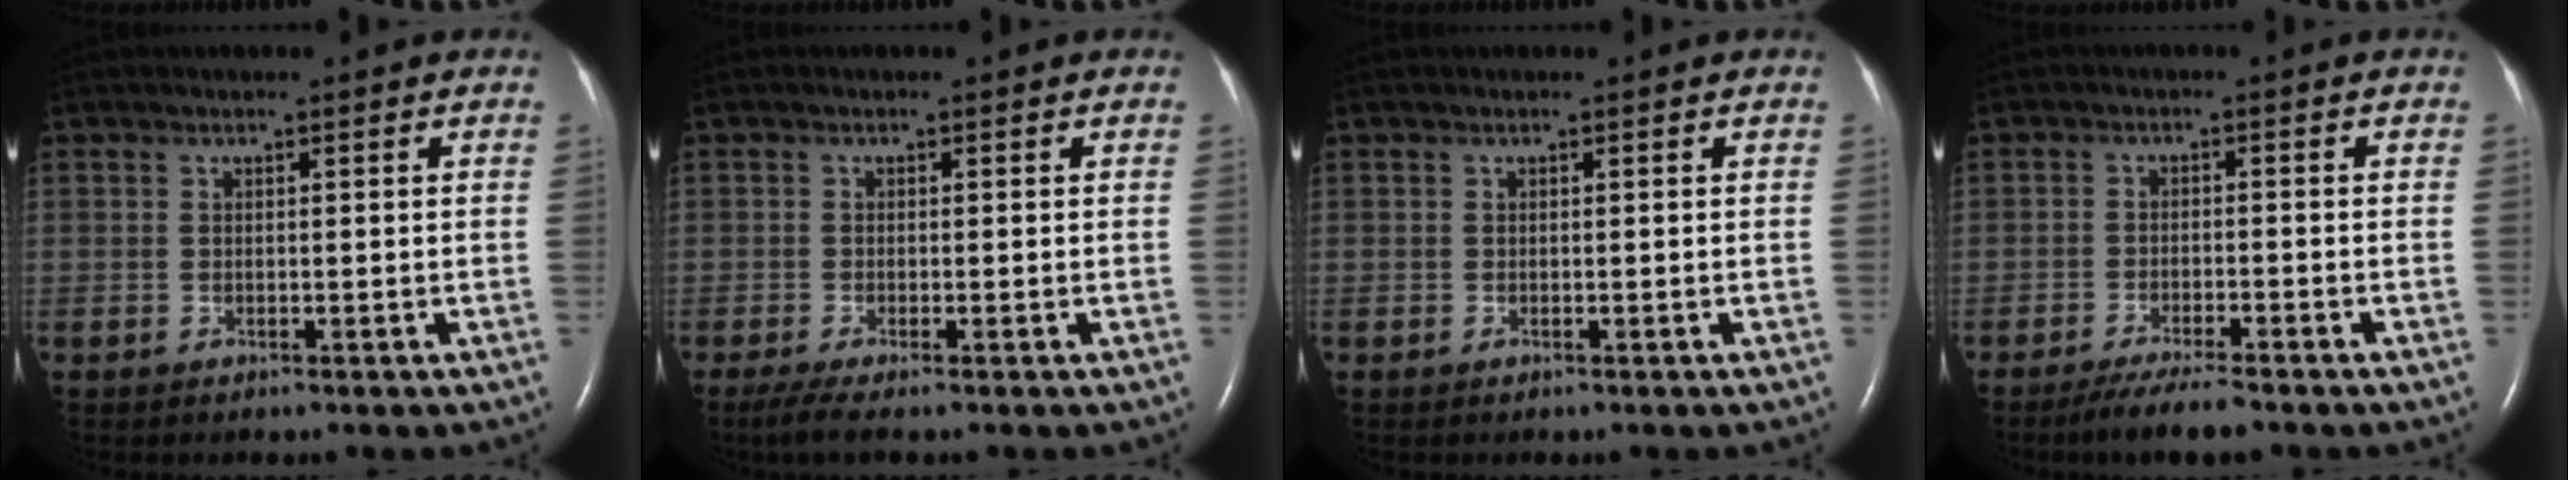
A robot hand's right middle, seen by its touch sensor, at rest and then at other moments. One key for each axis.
{"total": 2.6, "fx": -1.7, "fy": 0.1, "fz": 1.9, "tx": -0.045, "ty": -0.011, "tz": -0.038}
{"total": 0.0}
{"total": 5.4, "fx": -4.4, "fy": 0.2, "fz": 3.0, "tx": -0.056, "ty": -0.016, "tz": -0.077}